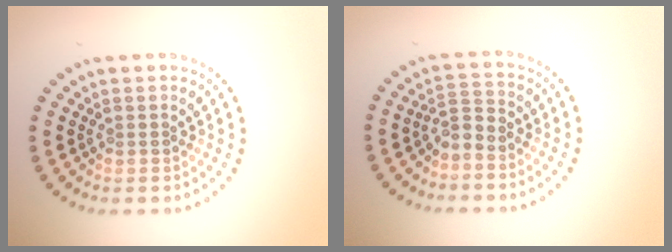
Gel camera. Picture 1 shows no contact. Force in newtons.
{"total": 2.2, "press": 1.4, "slide": 1.6}